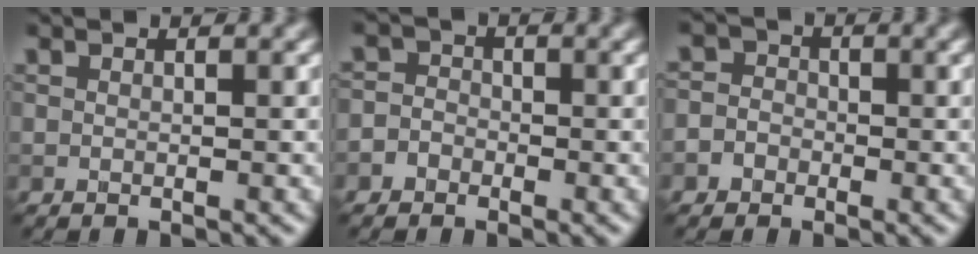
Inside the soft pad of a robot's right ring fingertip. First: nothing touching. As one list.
[{"total": 1.9, "force": [-0.8, 1.7, 0.4], "torque": [0.018, 0.009, -0.027]}, {"total": 2.7, "force": [-0.8, 2.5, 0.6], "torque": [0.019, 0.015, -0.038]}]